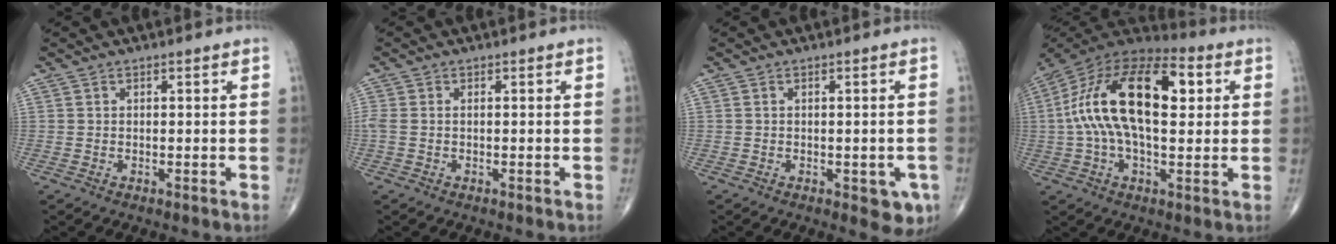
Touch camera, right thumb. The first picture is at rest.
{"total": 2.3, "force": [0.0, 1.2, 2.0], "torque": [-0.065, 0.007, 0.000]}
{"total": 4.6, "force": [-1.7, 2.2, 3.7], "torque": [-0.022, -0.003, -0.017]}
{"total": 22.7, "force": [3.7, 11.0, 19.5], "torque": [-0.357, 0.030, 0.050]}